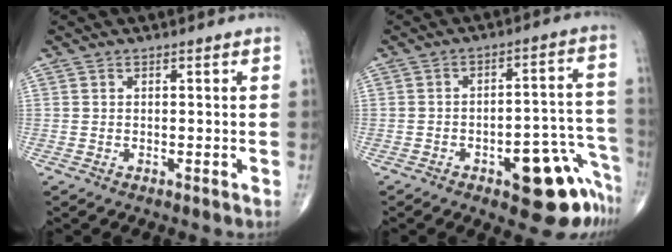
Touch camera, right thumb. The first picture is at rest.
{"total": 14.3, "force": [-7.8, 5.4, 10.6], "torque": [-0.075, 0.073, -0.093]}